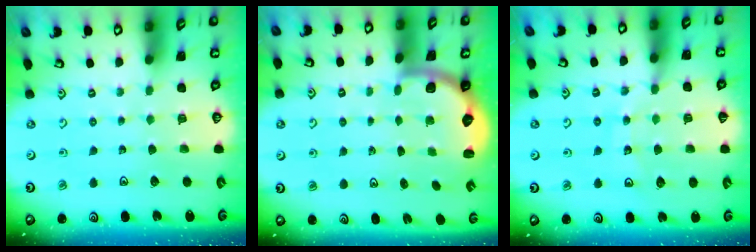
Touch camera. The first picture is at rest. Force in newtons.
{"total": 2.4, "press": 2.1, "slide": 1.2}
{"total": 12.2, "press": 11.8, "slide": 2.8}